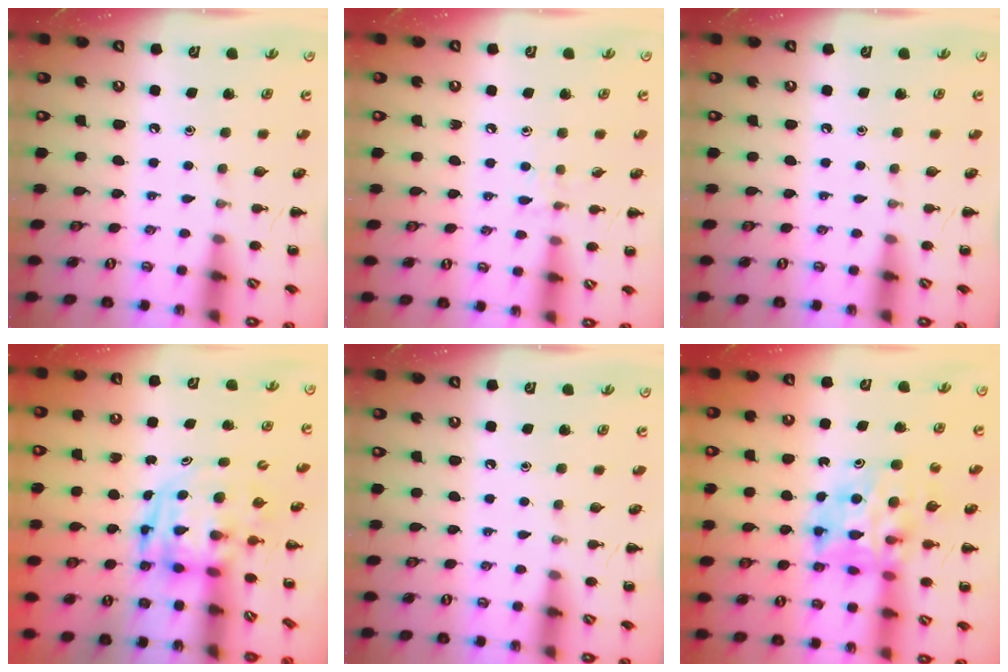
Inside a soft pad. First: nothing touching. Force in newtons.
{"total": 6.0, "press": 5.6, "slide": 2.1}
{"total": 0.0}
{"total": 3.3, "press": 3.2, "slide": 0.7}
{"total": 0.0}
{"total": 10.1, "press": 9.6, "slide": 3.0}